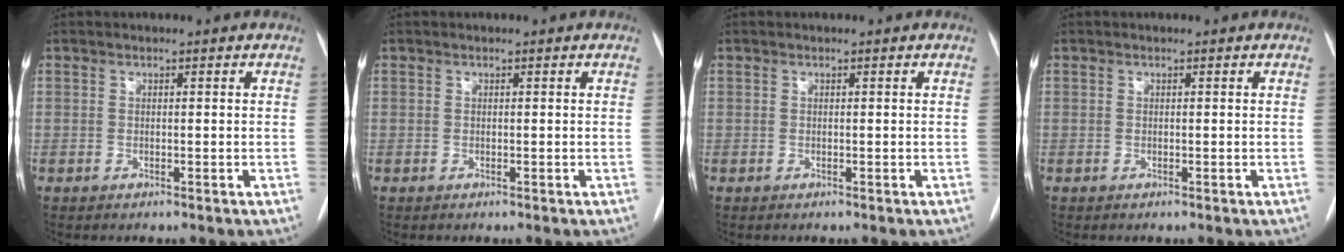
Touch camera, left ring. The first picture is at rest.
{"total": 0.0}
{"total": 0.0}
{"total": 0.0}